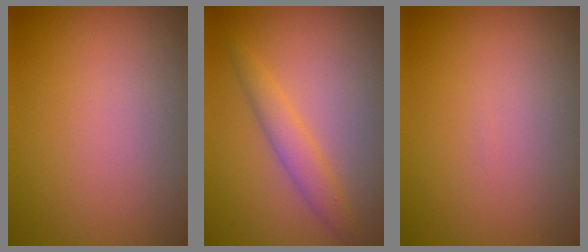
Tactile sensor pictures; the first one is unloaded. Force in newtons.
{"total": 2.3, "press": 2.3, "slide": 0.1}
{"total": 0.0}